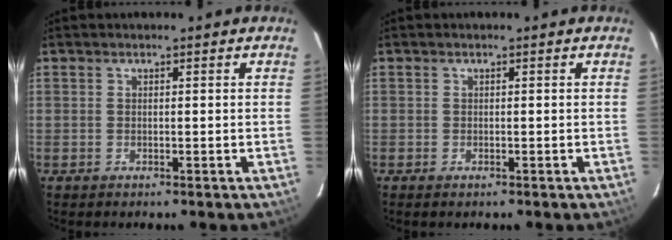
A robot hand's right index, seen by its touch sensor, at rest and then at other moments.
{"total": 0.6, "force": [-0.4, 0.3, 0.2], "torque": [-0.005, -0.003, -0.008]}